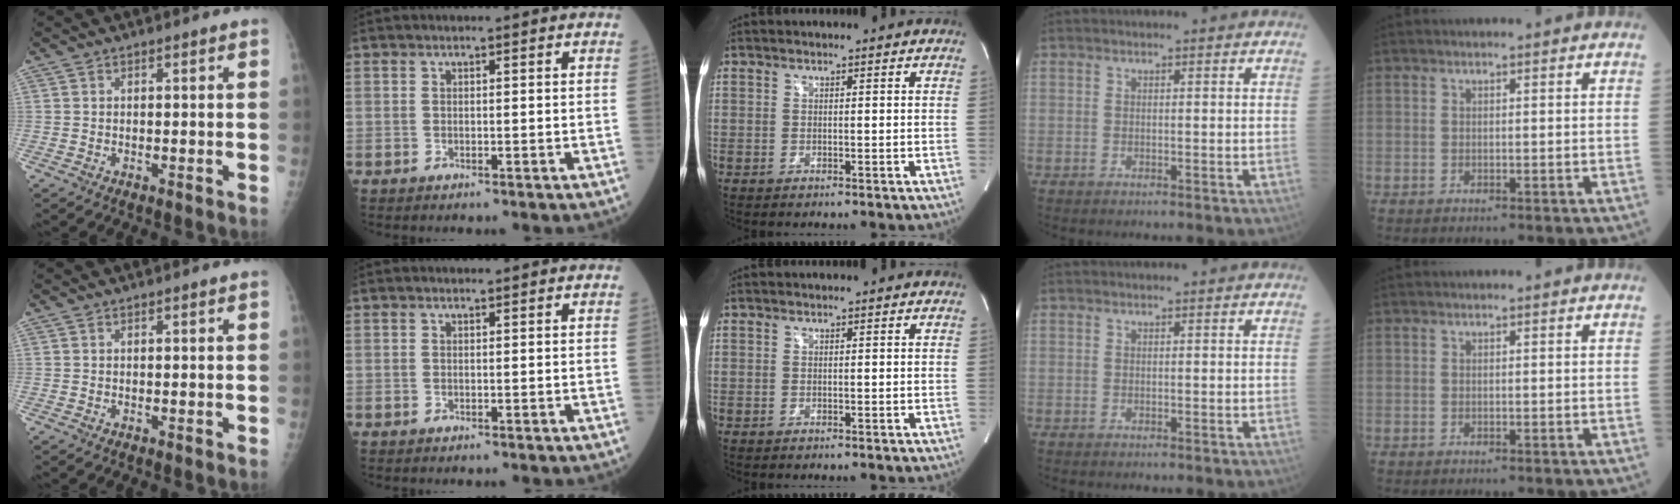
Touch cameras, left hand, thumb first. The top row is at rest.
{}